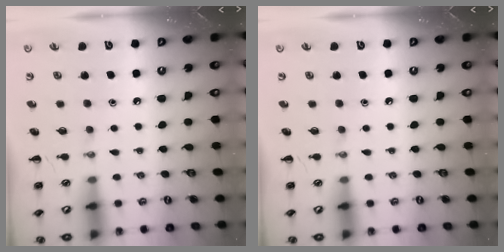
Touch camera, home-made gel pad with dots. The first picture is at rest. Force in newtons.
{"total": 0.0}